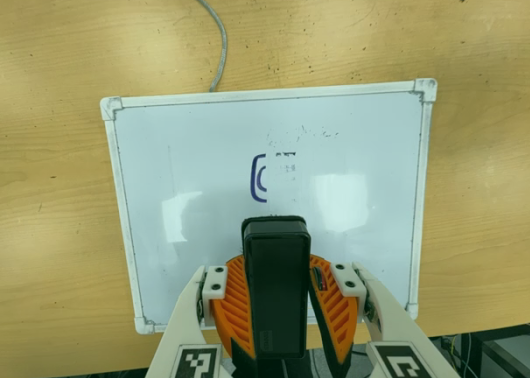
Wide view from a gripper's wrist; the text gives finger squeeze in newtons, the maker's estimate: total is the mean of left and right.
{"total": 9.9, "left": 9.2, "right": 10.6}